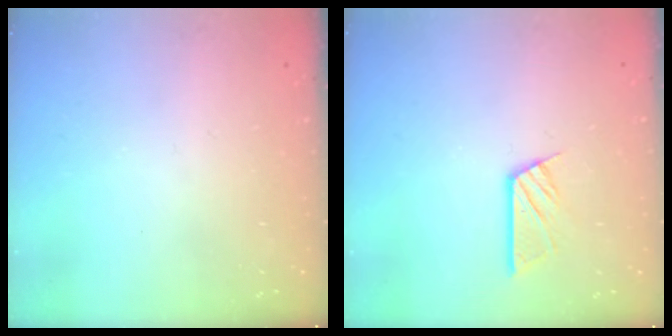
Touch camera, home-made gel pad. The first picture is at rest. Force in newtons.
{"total": 6.3, "press": 6.3, "slide": 0.1}